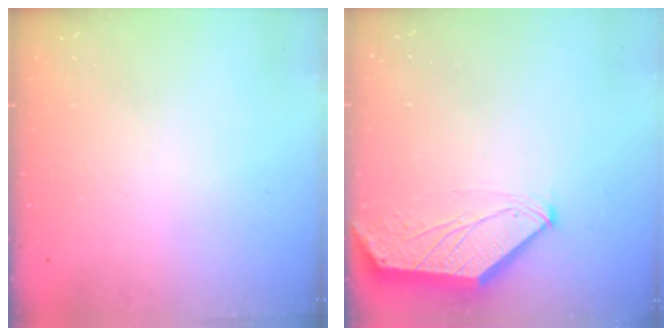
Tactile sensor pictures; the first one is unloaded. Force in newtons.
{"total": 0.5, "press": 0.4, "slide": 0.3}